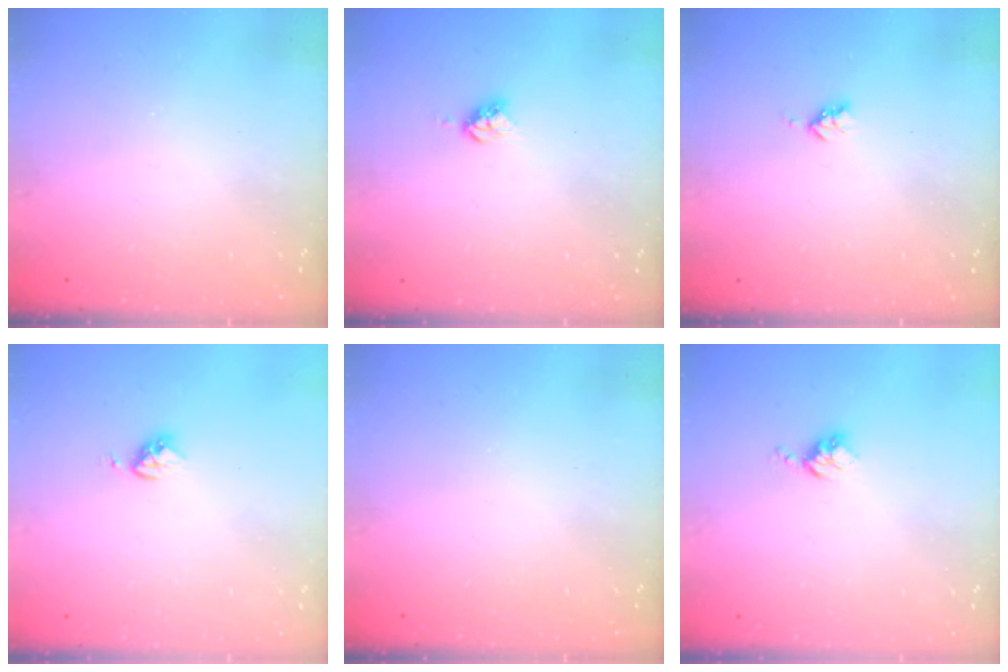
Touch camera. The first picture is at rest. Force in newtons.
{"total": 4.4, "press": 4.3, "slide": 0.6}
{"total": 2.9, "press": 2.9, "slide": 0.5}
{"total": 3.9, "press": 3.8, "slide": 0.4}
{"total": 0.0}
{"total": 3.6, "press": 3.6, "slide": 0.6}